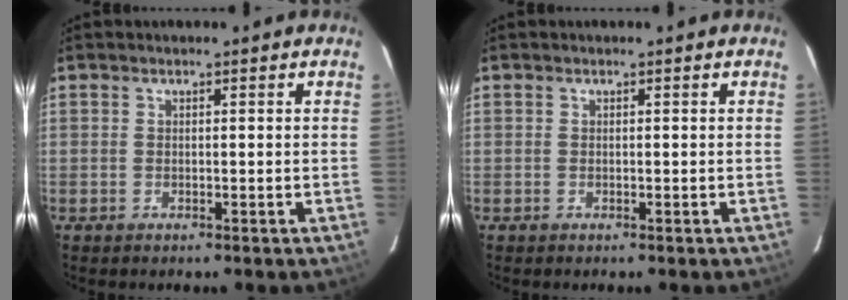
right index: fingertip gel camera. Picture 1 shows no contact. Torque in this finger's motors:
{"motor_torque": [0.00, 0.00, 0.01, 0.00]}